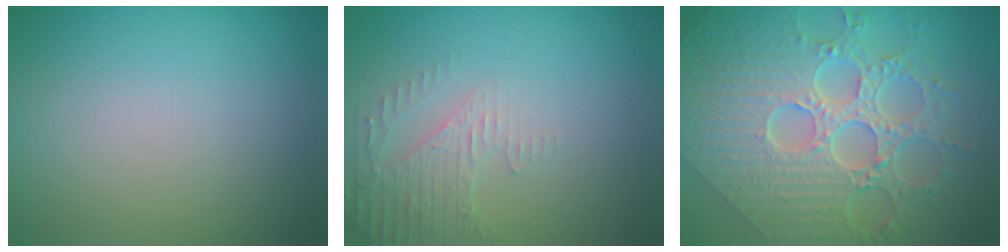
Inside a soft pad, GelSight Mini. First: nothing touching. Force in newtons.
{"total": 2.6, "press": 2.5, "slide": 0.7}
{"total": 9.4, "press": 6.9, "slide": 6.4}